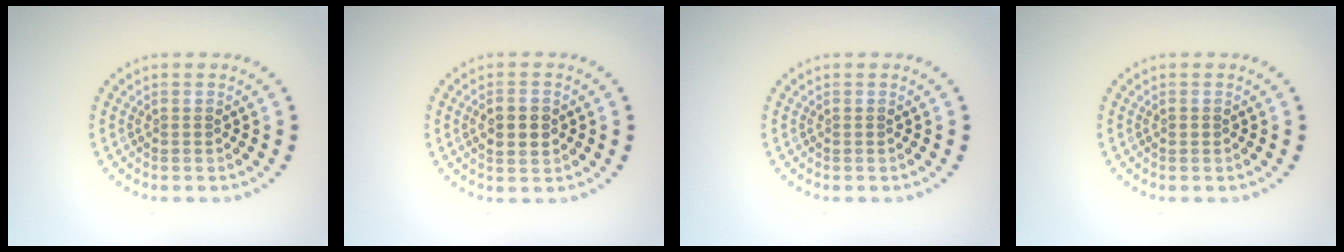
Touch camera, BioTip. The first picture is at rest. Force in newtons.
{"total": 2.4, "press": 2.4, "slide": 0.2}
{"total": 0.0}
{"total": 0.7, "press": 0.7, "slide": 0.0}